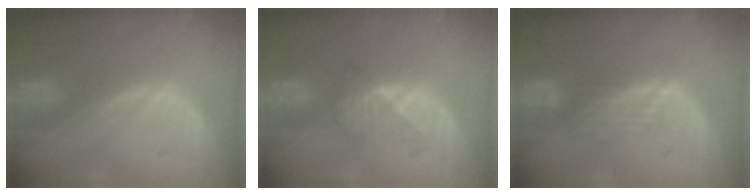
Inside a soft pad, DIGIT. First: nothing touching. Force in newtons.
{"total": 3.5, "press": 3.2, "slide": 1.5}
{"total": 3.7, "press": 3.0, "slide": 2.2}